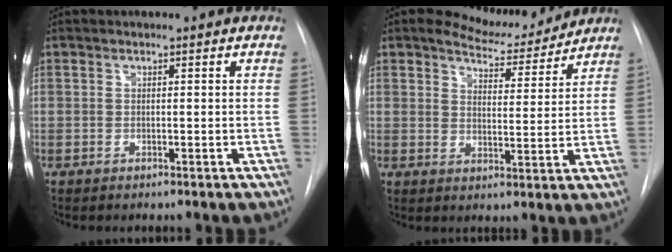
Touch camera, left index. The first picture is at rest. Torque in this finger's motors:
{"motor_torque": [0.34, -0.61, -0.05, 0.01]}